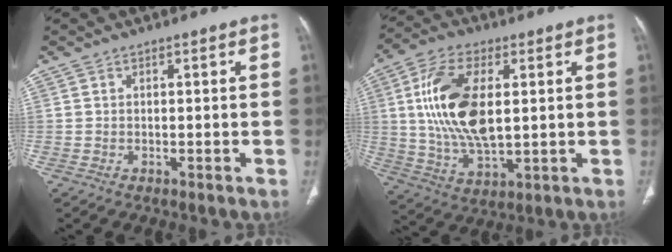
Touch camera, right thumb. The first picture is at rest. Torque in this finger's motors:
{"motor_torque": [2.44, 2.57, 1.69, -0.02, 0.24]}